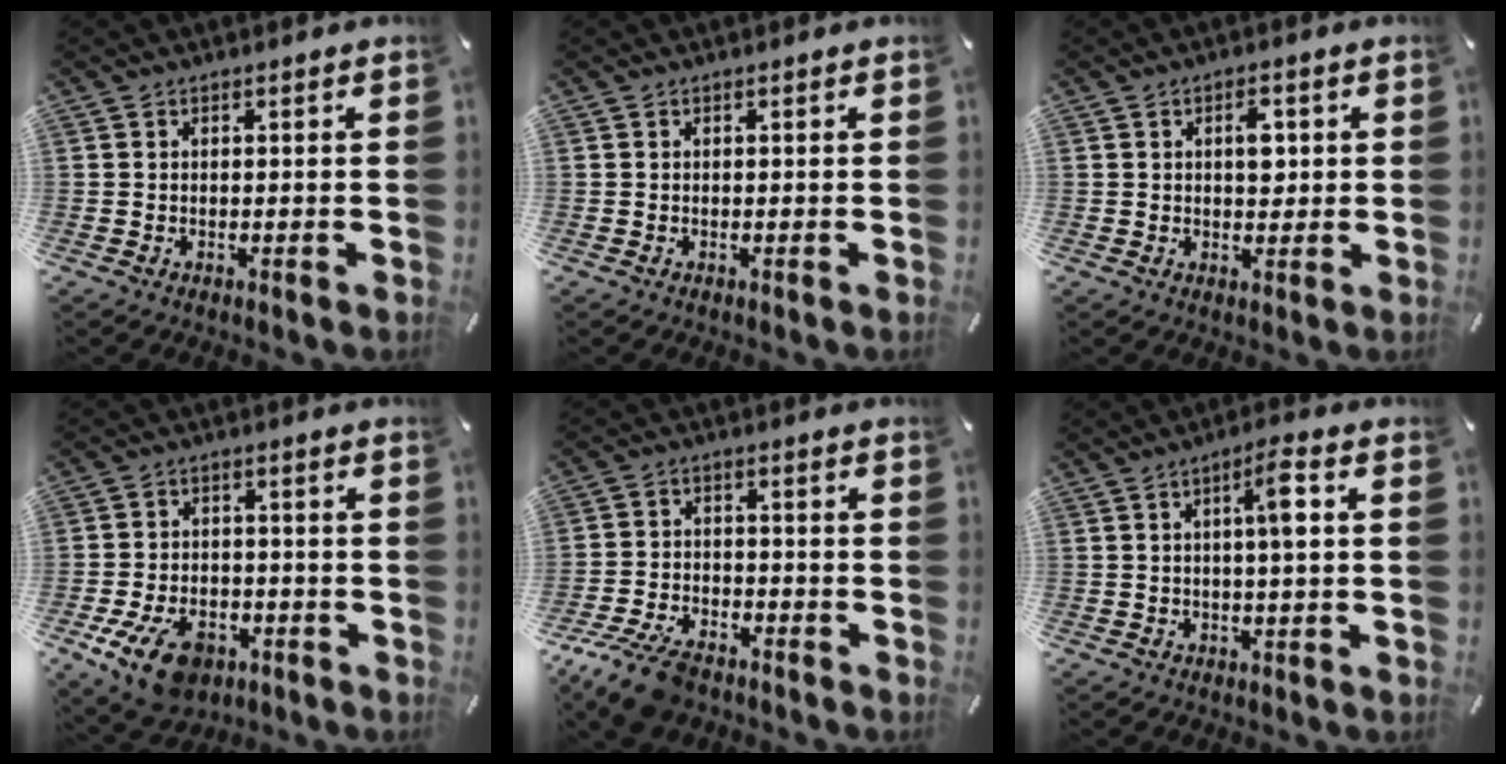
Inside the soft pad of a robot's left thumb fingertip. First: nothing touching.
{"total": 0.0}
{"total": 5.2, "force": [0.9, 3.1, 4.0], "torque": [-0.050, -0.004, 0.006]}
{"total": 10.9, "force": [-5.5, 6.9, 6.5], "torque": [-0.130, 0.028, -0.094]}
{"total": 9.9, "force": [-7.4, 4.3, 4.9], "torque": [-0.098, 0.035, -0.140]}
{"total": 6.8, "force": [1.1, 1.0, 6.6], "torque": [-0.118, 0.006, 0.010]}